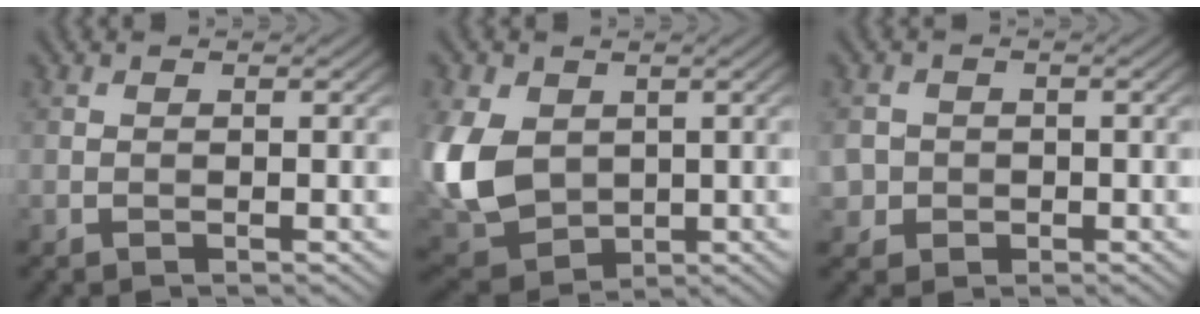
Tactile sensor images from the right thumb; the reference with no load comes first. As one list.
[{"total": 12.2, "force": [0.7, 9.3, 7.8], "torque": [-0.236, -0.011, 0.007]}, {"total": 3.3, "force": [-0.8, 3.2, 0.7], "torque": [-0.019, -0.007, -0.023]}]